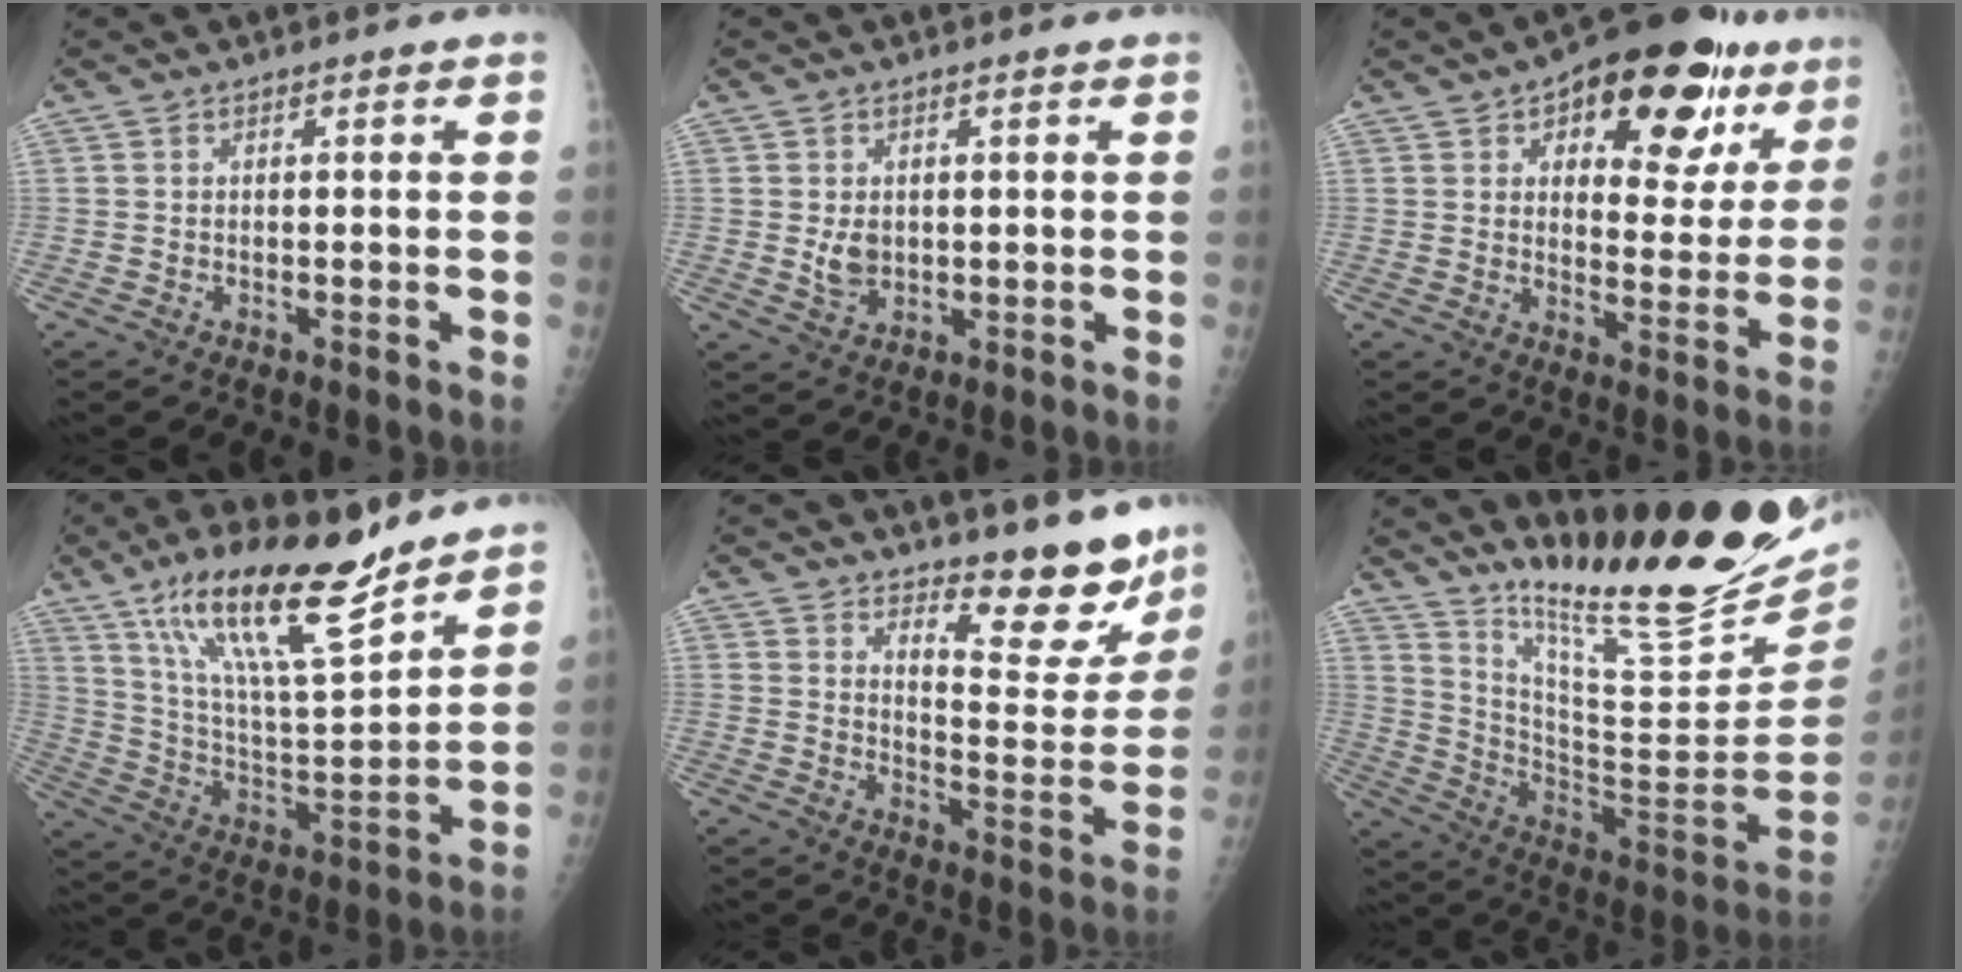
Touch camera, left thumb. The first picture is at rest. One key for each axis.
{"total": 3.6, "fx": 0.4, "fy": 2.7, "fz": 2.3, "tx": -0.031, "ty": -0.008, "tz": 0.015}
{"total": 21.5, "fx": 11.1, "fy": 10.7, "fz": 15.0, "tx": -0.149, "ty": -0.018, "tz": 0.153}
{"total": 21.7, "fx": 15.2, "fy": 5.2, "fz": 14.6, "tx": -0.230, "ty": -0.068, "tz": 0.271}
{"total": 12.0, "fx": 10.4, "fy": 3.6, "fz": 4.9, "tx": -0.026, "ty": -0.101, "tz": 0.148}
{"total": 27.3, "fx": 22.5, "fy": 4.4, "fz": 14.7, "tx": -0.203, "ty": -0.152, "tz": 0.342}